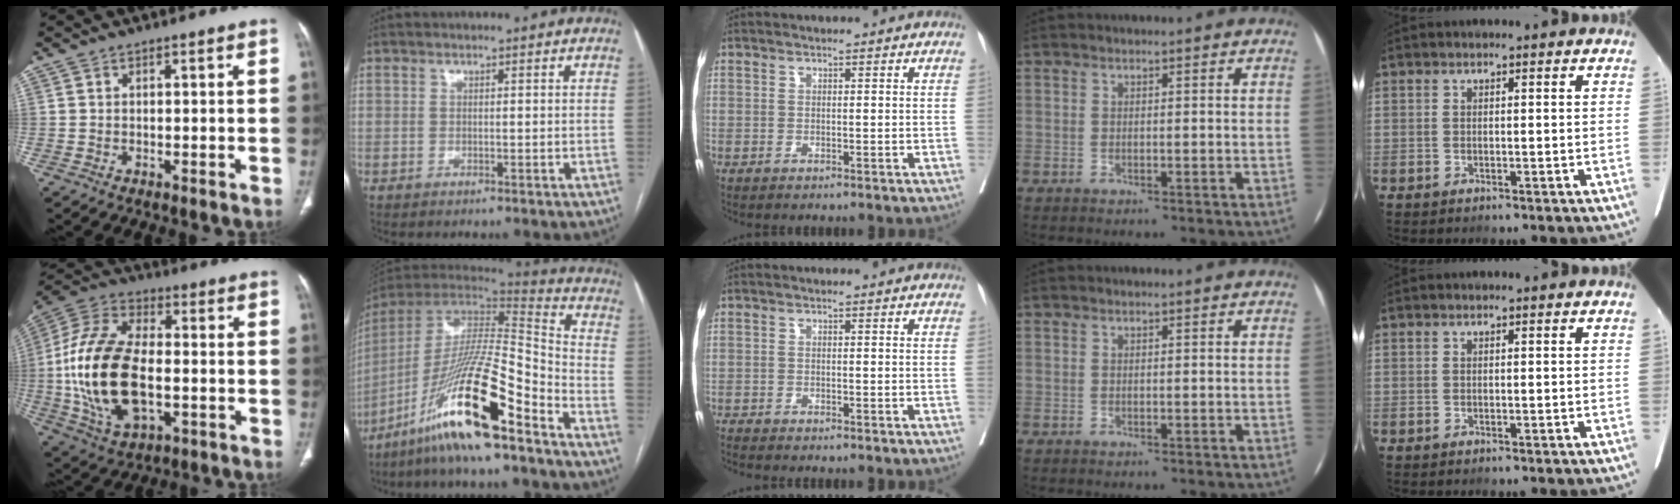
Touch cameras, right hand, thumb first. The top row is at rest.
{"thumb": {"total": 22.5, "force": [-2.6, 12.3, 18.7], "torque": [-0.382, 0.013, -0.042]}, "index": {"total": 21.9, "force": [-13.9, 1.7, 16.9], "torque": [-0.337, -0.032, -0.259]}, "middle": {"total": 2.6, "force": [-2.4, -0.5, 0.7], "torque": [-0.013, -0.003, -0.040]}}